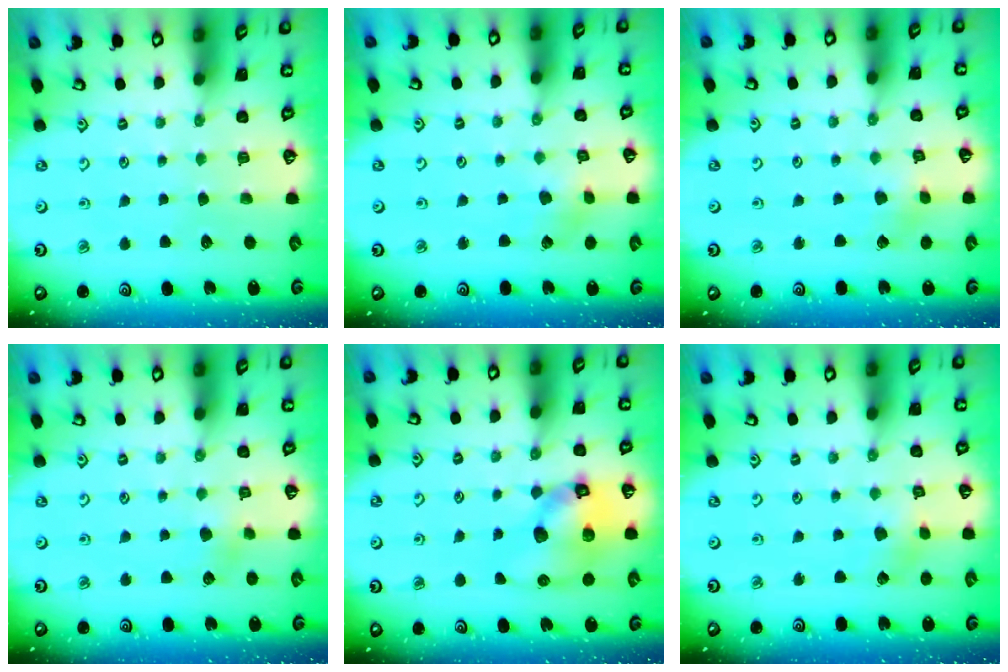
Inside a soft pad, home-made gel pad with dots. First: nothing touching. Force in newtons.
{"total": 1.7, "press": 1.7, "slide": 0.3}
{"total": 1.9, "press": 1.9, "slide": 0.2}
{"total": 3.0, "press": 3.0, "slide": 0.4}
{"total": 12.5, "press": 12.3, "slide": 1.7}
{"total": 2.9, "press": 2.9, "slide": 0.3}